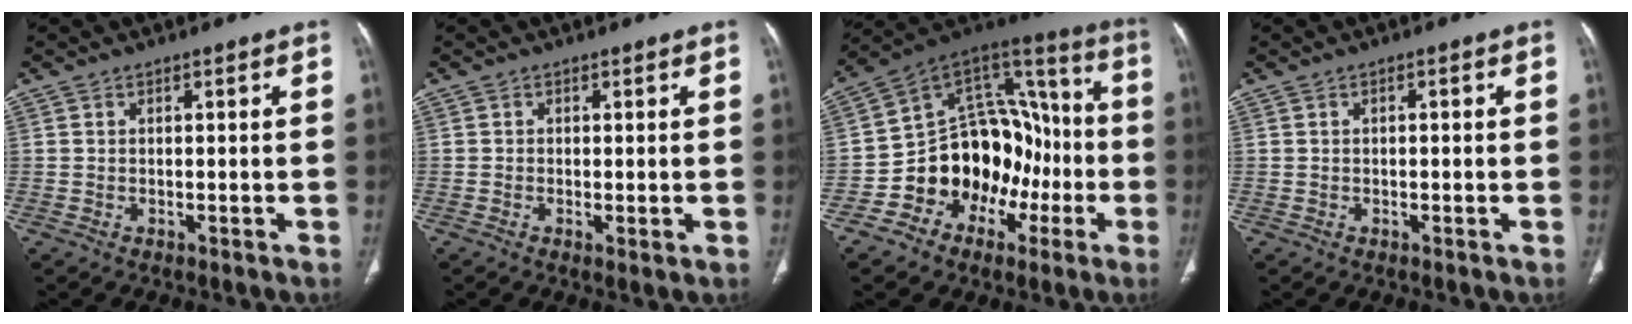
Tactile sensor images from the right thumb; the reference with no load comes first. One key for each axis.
{"total": 1.0, "fx": -0.2, "fy": 0.3, "fz": 1.0, "tx": -0.018, "ty": -0.004, "tz": -0.004}
{"total": 20.9, "fx": -5.7, "fy": 15.9, "fz": 12.4, "tx": -0.118, "ty": 0.097, "tz": -0.081}
{"total": 0.9, "fx": 0.1, "fy": 0.4, "fz": 0.8, "tx": -0.016, "ty": 0.001, "tz": 0.002}